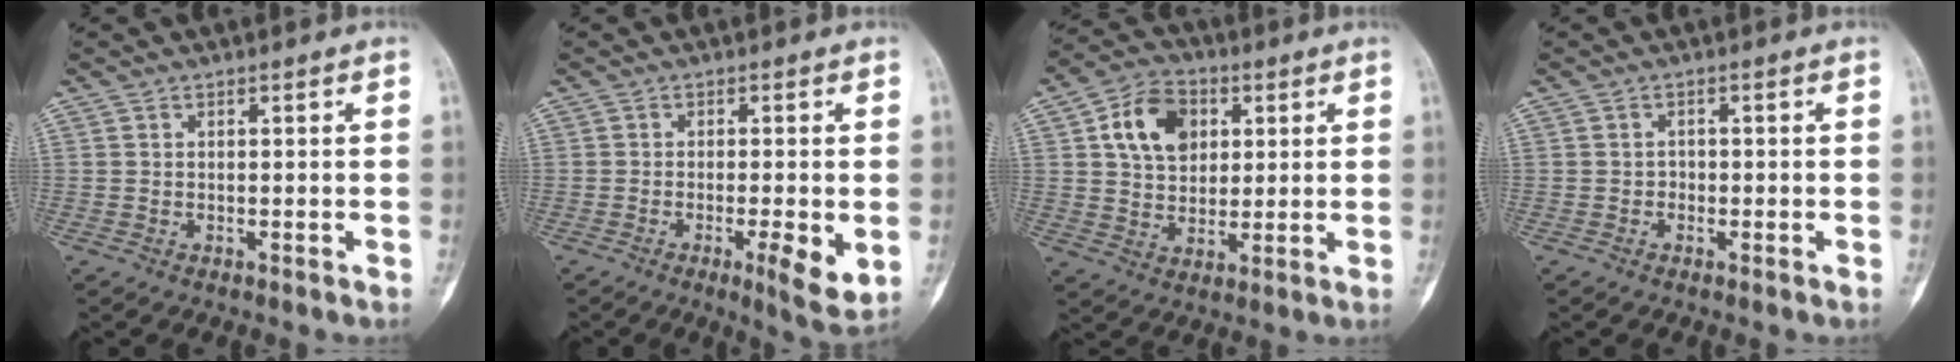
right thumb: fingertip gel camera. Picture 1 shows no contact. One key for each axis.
{"total": 6.7, "fx": -1.6, "fy": 1.3, "fz": 6.4, "tx": -0.096, "ty": -0.015, "tz": -0.025}
{"total": 11.8, "fx": 3.5, "fy": 8.7, "fz": 7.2, "tx": -0.096, "ty": -0.001, "tz": 0.058}
{"total": 1.0, "fx": -0.5, "fy": 0.9, "fz": 0.1, "tx": 0.011, "ty": 0.006, "tz": -0.014}